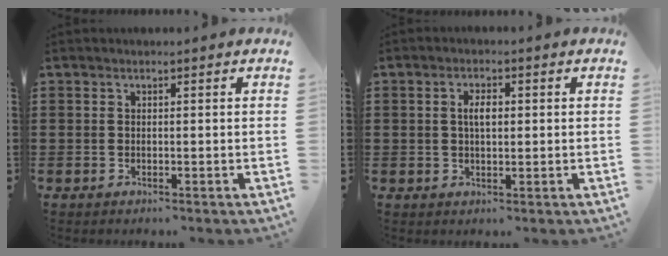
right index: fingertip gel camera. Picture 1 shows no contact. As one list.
[{"total": 3.0, "force": [0.4, 1.2, 2.7], "torque": [-0.054, 0.006, 0.005]}]